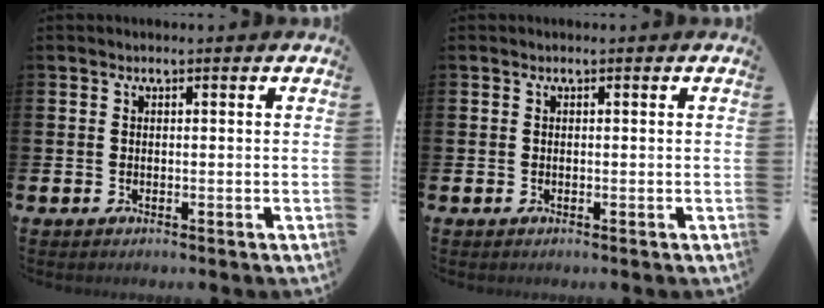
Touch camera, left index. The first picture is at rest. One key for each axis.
{"total": 0.0}